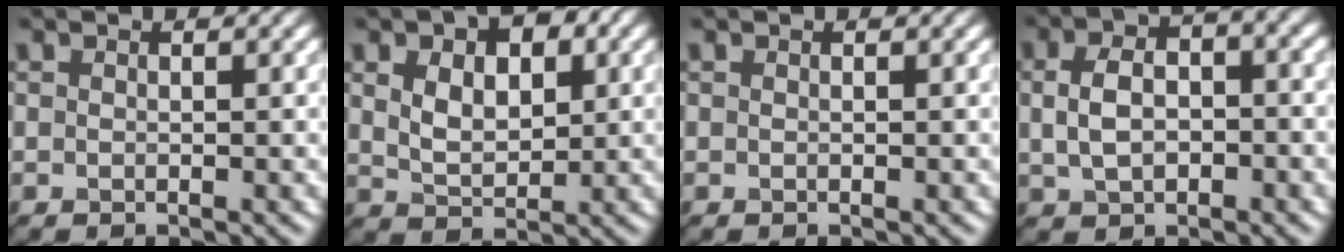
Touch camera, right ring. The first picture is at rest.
{"total": 6.4, "force": [2.3, 3.8, 4.6], "torque": [-0.071, 0.007, 0.028]}
{"total": 0.0}
{"total": 5.2, "force": [0.1, 3.3, 4.0], "torque": [-0.080, 0.005, 0.006]}